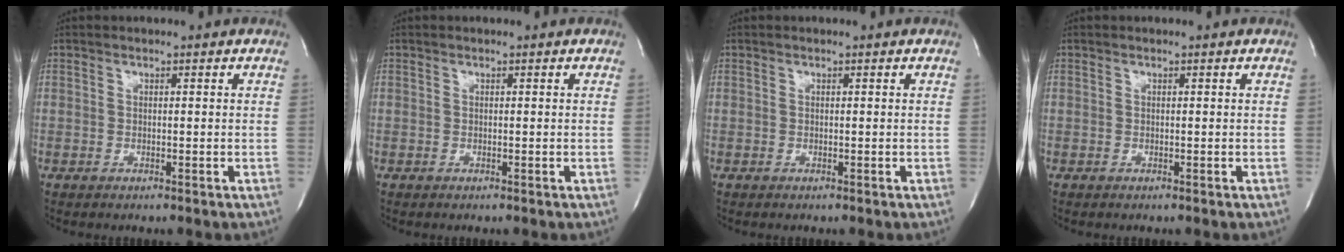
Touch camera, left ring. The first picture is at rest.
{"total": 0.0}
{"total": 0.0}
{"total": 0.0}